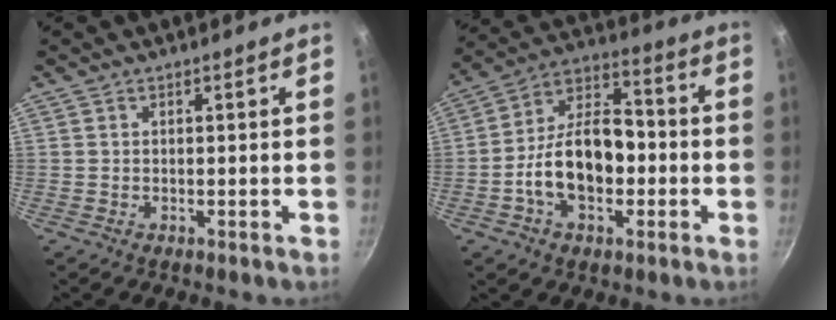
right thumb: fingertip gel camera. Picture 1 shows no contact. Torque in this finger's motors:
{"motor_torque": [2.18, 2.05, 1.38, -0.73, 0.16]}